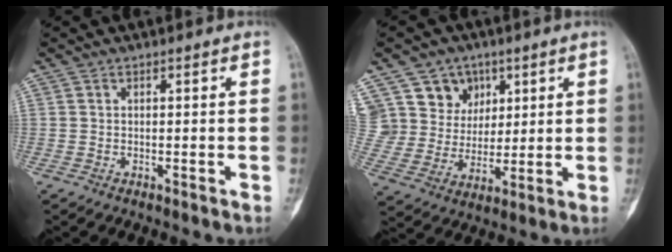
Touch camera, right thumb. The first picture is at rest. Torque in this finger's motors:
{"motor_torque": [-0.66, 0.67, 0.93, 0.63, 0.17]}